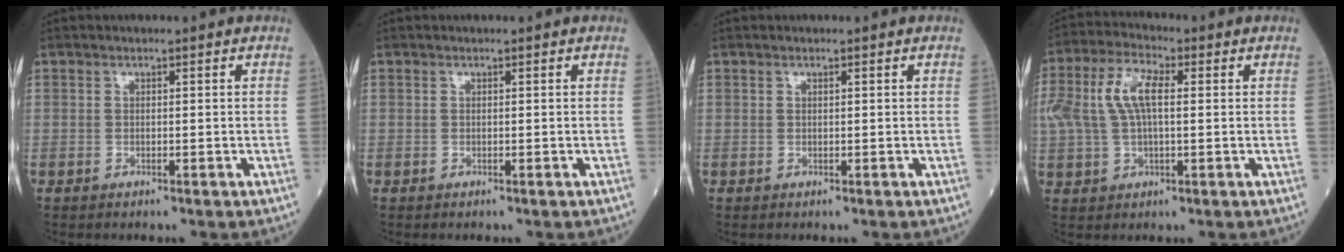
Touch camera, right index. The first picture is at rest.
{"total": 0.0}
{"total": 0.0}
{"total": 9.4, "force": [1.9, 4.0, 8.3], "torque": [-0.189, 0.024, 0.036]}